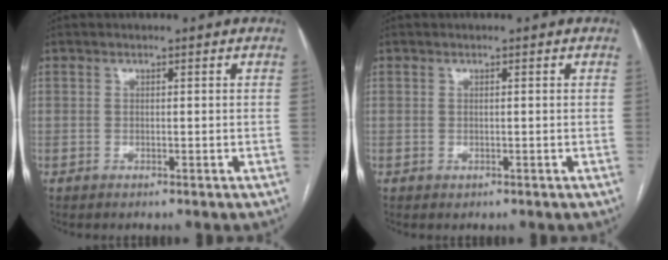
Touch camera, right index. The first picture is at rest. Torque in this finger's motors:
{"motor_torque": [-0.15, 0.06, 0.04, 0.01]}